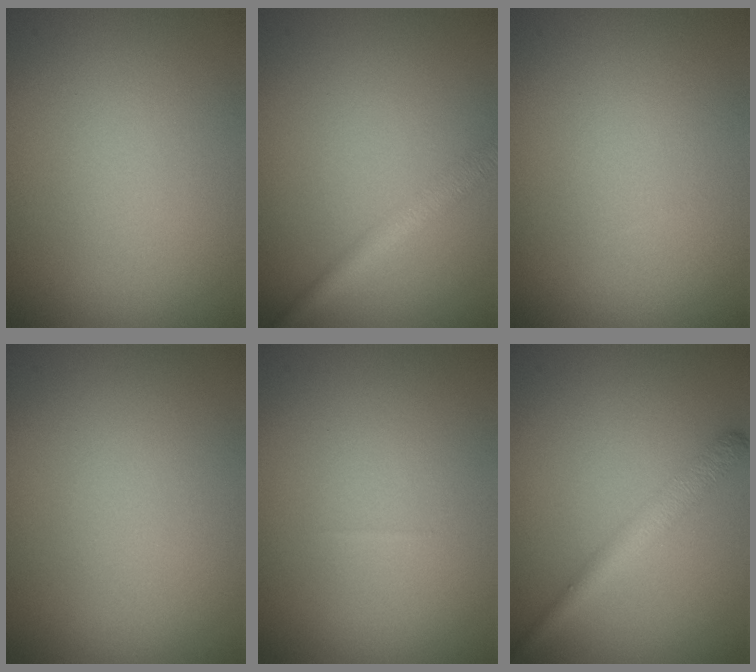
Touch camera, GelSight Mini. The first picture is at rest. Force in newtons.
{"total": 2.7, "press": 2.7, "slide": 0.1}
{"total": 0.0}
{"total": 0.0}
{"total": 0.0}
{"total": 2.7, "press": 2.7, "slide": 0.1}